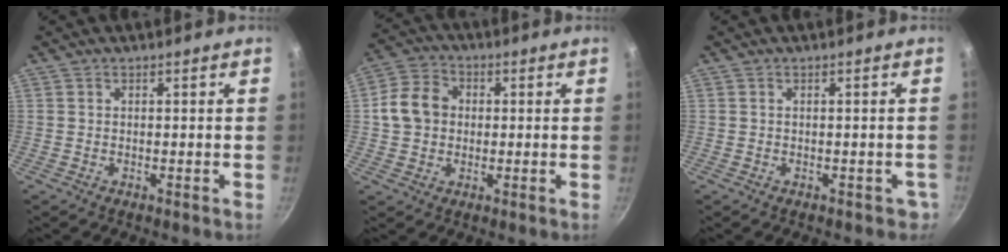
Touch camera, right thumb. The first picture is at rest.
{"total": 8.7, "force": [0.6, 7.2, 4.8], "torque": [-0.065, 0.014, -0.005]}
{"total": 1.7, "force": [-0.8, 1.3, 0.8], "torque": [0.006, 0.018, 0.005]}